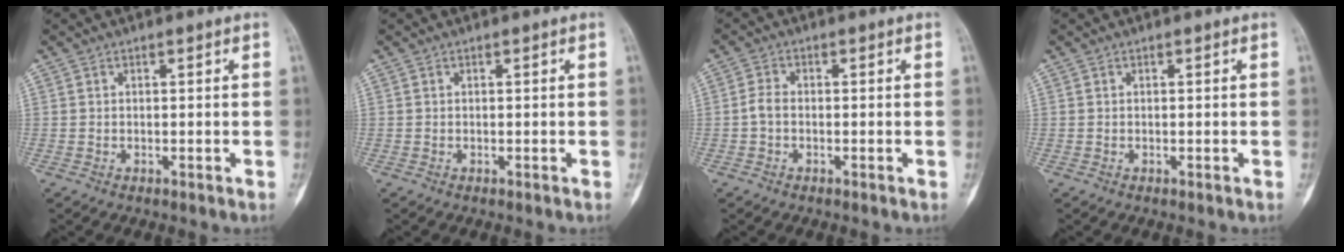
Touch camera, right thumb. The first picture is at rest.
{"total": 0.0}
{"total": 2.3, "force": [-0.6, 1.4, 1.7], "torque": [-0.034, 0.006, -0.018]}
{"total": 0.0}